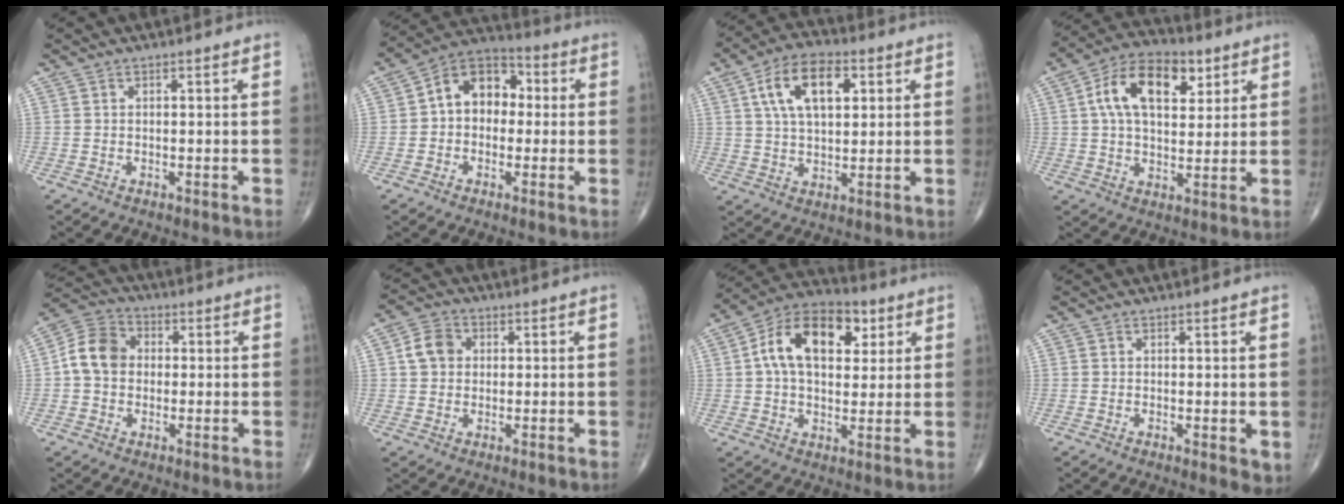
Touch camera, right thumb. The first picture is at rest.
{"total": 11.1, "force": [0.6, 8.2, 7.4], "torque": [-0.085, 0.036, -0.007]}
{"total": 12.9, "force": [4.2, 7.1, 10.0], "torque": [-0.163, 0.003, 0.069]}
{"total": 14.8, "force": [5.1, 8.6, 11.0], "torque": [-0.166, 0.002, 0.081]}
{"total": 8.6, "force": [0.3, 7.2, 4.6], "torque": [-0.069, 0.024, -0.009]}
{"total": 5.5, "force": [0.9, 4.6, 2.9], "torque": [-0.043, 0.009, 0.009]}
{"total": 16.2, "force": [4.5, 9.9, 12.0], "torque": [-0.172, 0.010, 0.066]}
{"total": 2.5, "force": [0.0, 0.8, 2.3], "torque": [-0.033, -0.010, -0.001]}